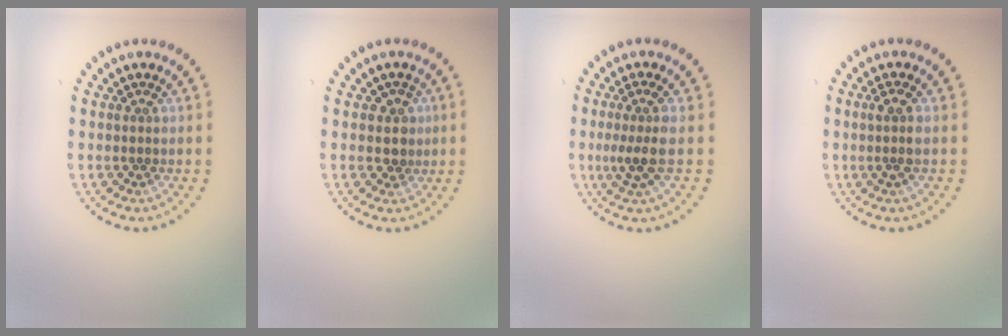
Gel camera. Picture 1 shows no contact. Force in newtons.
{"total": 1.8, "press": 1.6, "slide": 1.0}
{"total": 2.7, "press": 2.0, "slide": 1.8}
{"total": 1.6, "press": 1.3, "slide": 0.9}